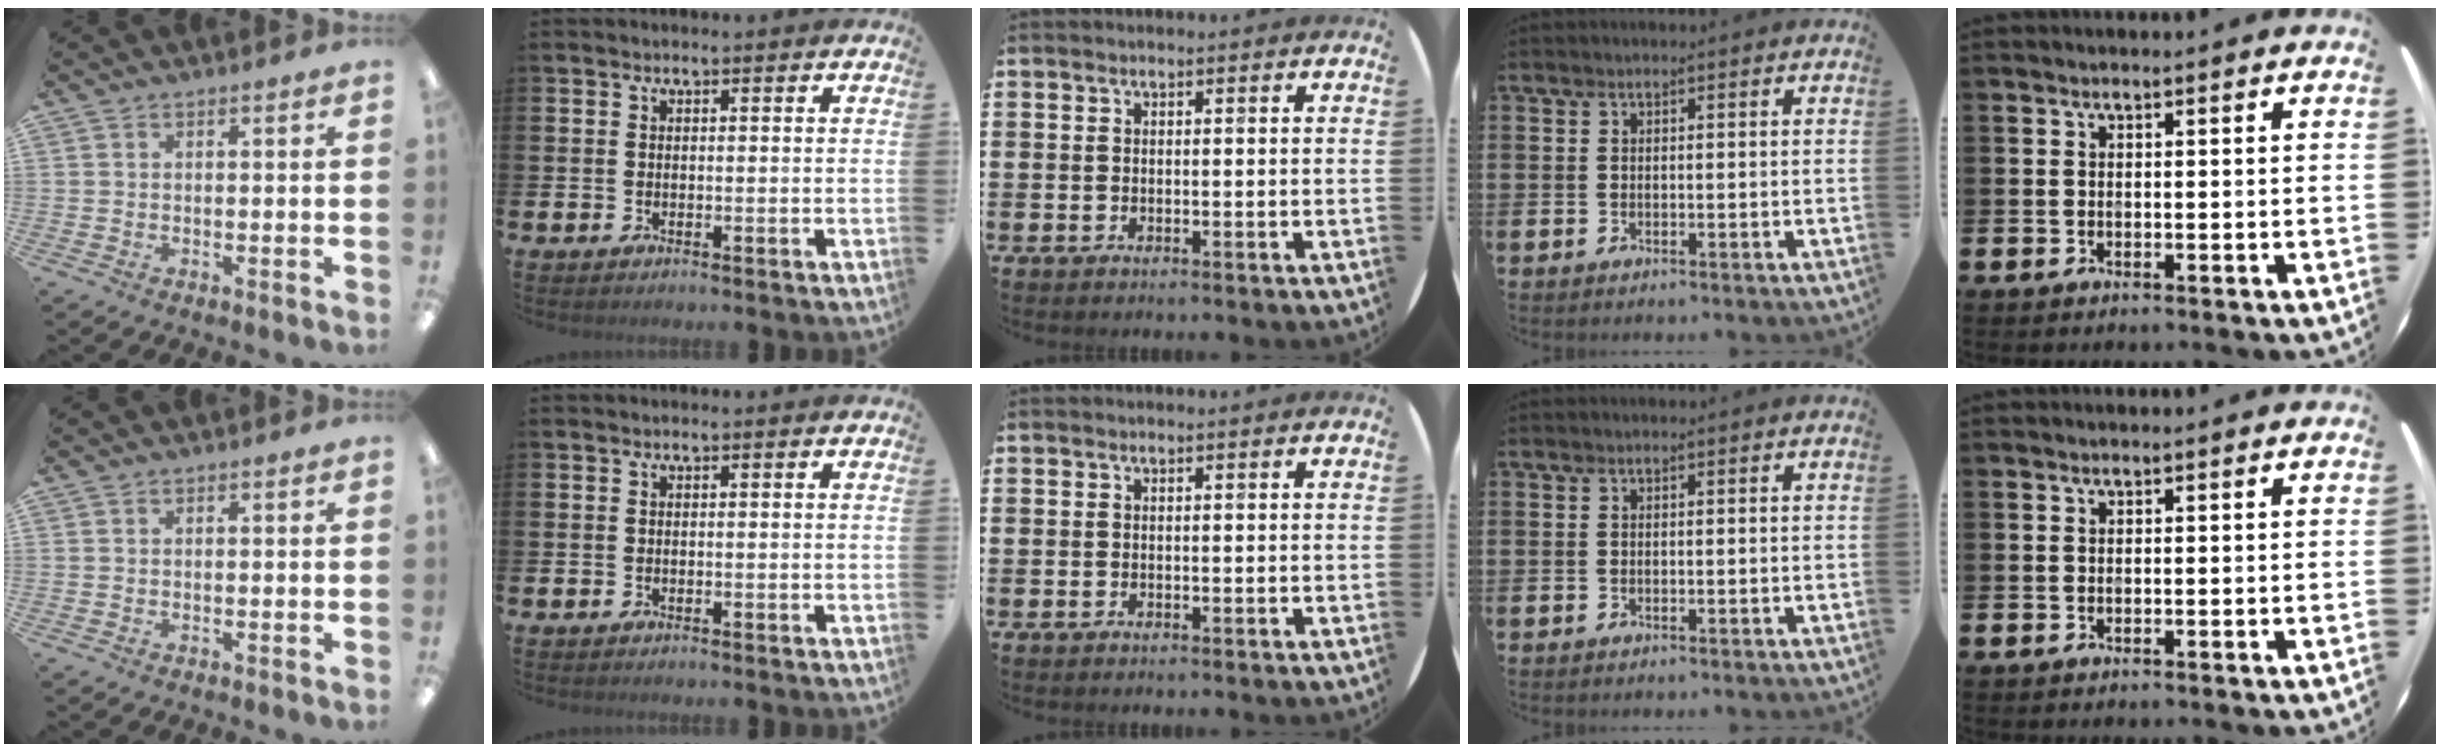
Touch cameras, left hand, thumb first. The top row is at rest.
{}